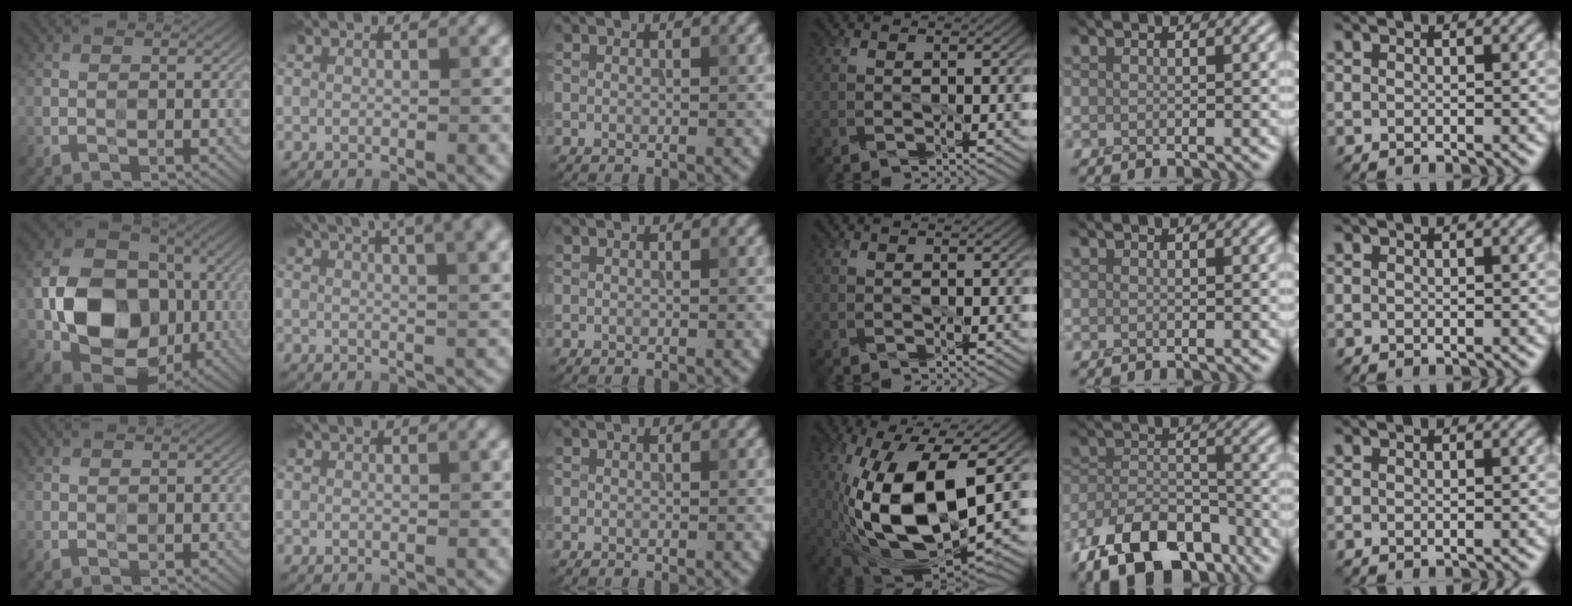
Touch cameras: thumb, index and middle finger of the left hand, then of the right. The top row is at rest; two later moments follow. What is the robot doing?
{"motion": "peel", "object": "velcro strap"}